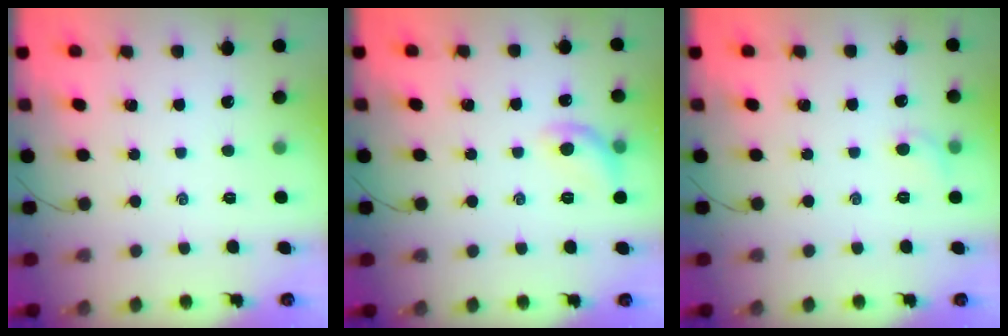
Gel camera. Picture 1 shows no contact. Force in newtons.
{"total": 8.4, "press": 8.3, "slide": 1.0}
{"total": 4.8, "press": 4.6, "slide": 1.5}